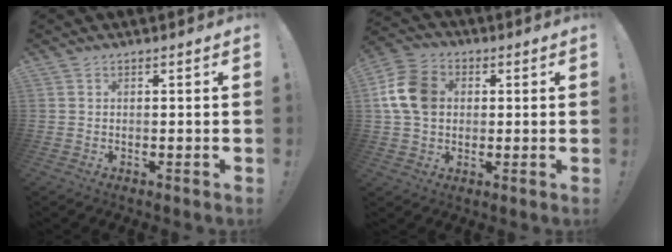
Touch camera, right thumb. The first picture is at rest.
{"total": 13.4, "force": [2.2, 10.4, 8.2], "torque": [-0.146, 0.009, 0.046]}